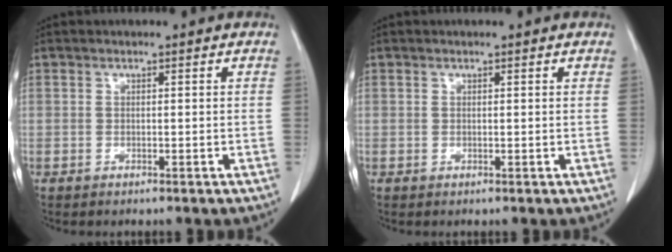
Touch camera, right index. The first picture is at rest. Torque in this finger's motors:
{"motor_torque": [-0.18, 0.19, 0.00, -0.01]}